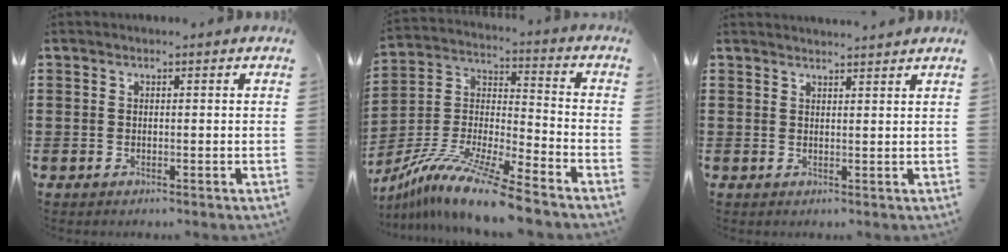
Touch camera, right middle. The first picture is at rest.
{"total": 12.1, "force": [-10.6, -0.3, 5.8], "torque": [-0.122, 0.003, -0.212]}
{"total": 1.8, "force": [1.7, -0.3, 0.0], "torque": [-0.003, -0.001, 0.034]}